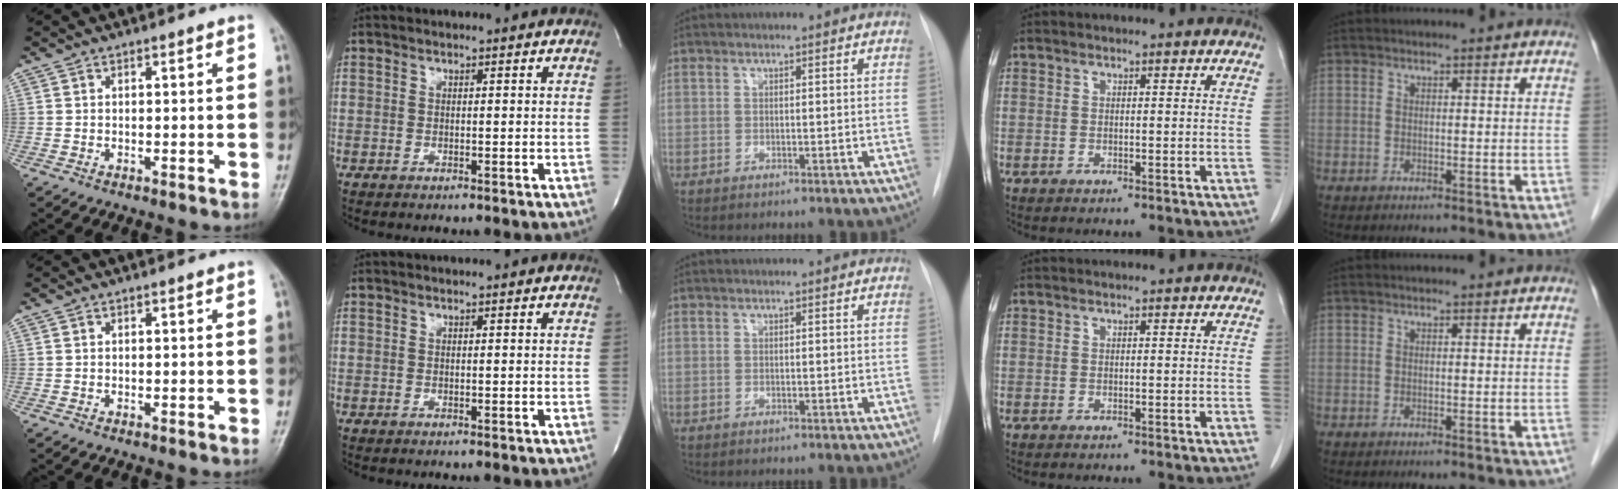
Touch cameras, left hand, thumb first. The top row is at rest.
{}